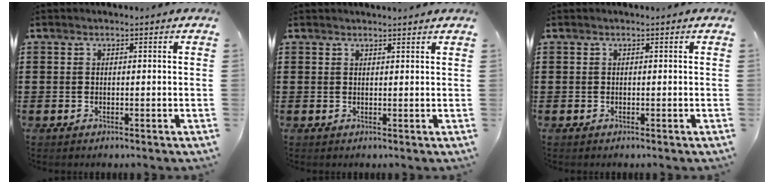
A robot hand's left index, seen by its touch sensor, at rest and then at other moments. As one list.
[{"total": 1.1, "force": [1.1, 0.0, 0.2], "torque": [-0.006, -0.003, 0.022]}, {"total": 0.0}]